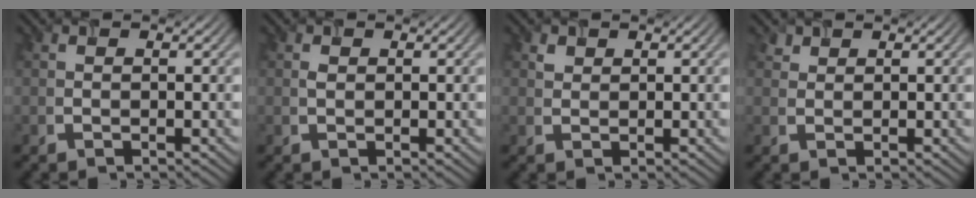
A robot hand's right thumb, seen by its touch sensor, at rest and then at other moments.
{"total": 0.6, "force": [0.2, 0.4, 0.4], "torque": [-0.011, 0.000, 0.003]}
{"total": 1.1, "force": [0.8, 0.8, 0.3], "torque": [-0.007, -0.001, 0.015]}
{"total": 1.1, "force": [0.9, 0.6, 0.2], "torque": [-0.006, 0.000, 0.019]}